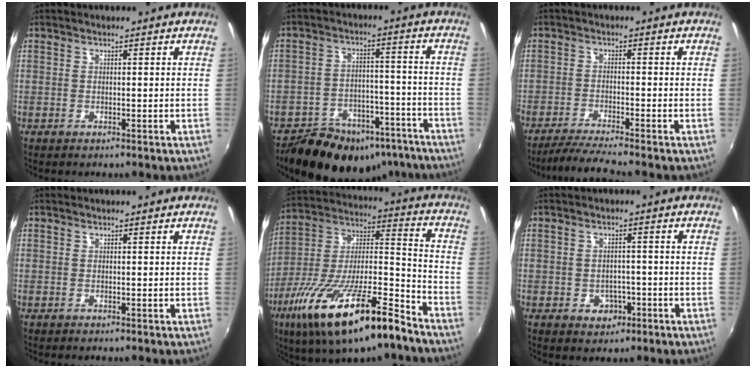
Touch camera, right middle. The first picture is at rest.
{"total": 21.5, "force": [-16.4, 10.8, 8.9], "torque": [-0.171, 0.027, -0.207]}
{"total": 6.7, "force": [-6.0, -0.9, 2.8], "torque": [-0.074, -0.018, -0.106]}
{"total": 0.0}
{"total": 24.7, "force": [-14.9, 6.7, 18.5], "torque": [-0.331, -0.033, -0.256]}
{"total": 5.2, "force": [-2.0, 4.1, 2.5], "torque": [-0.049, 0.004, -0.019]}